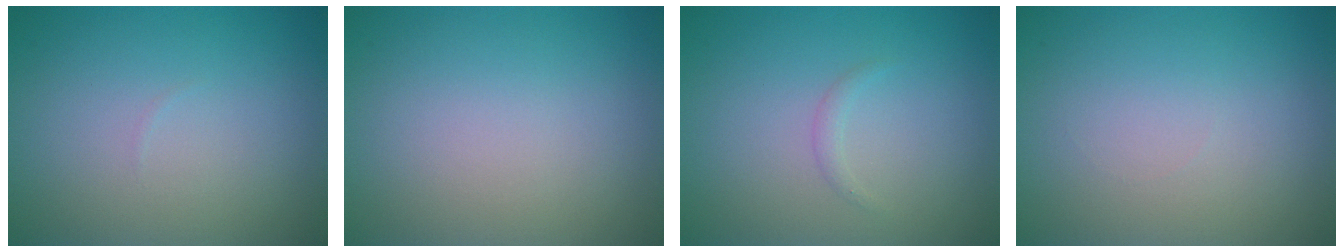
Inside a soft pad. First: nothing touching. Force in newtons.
{"total": 0.0}
{"total": 0.6, "press": 0.6, "slide": 0.0}
{"total": 0.0}